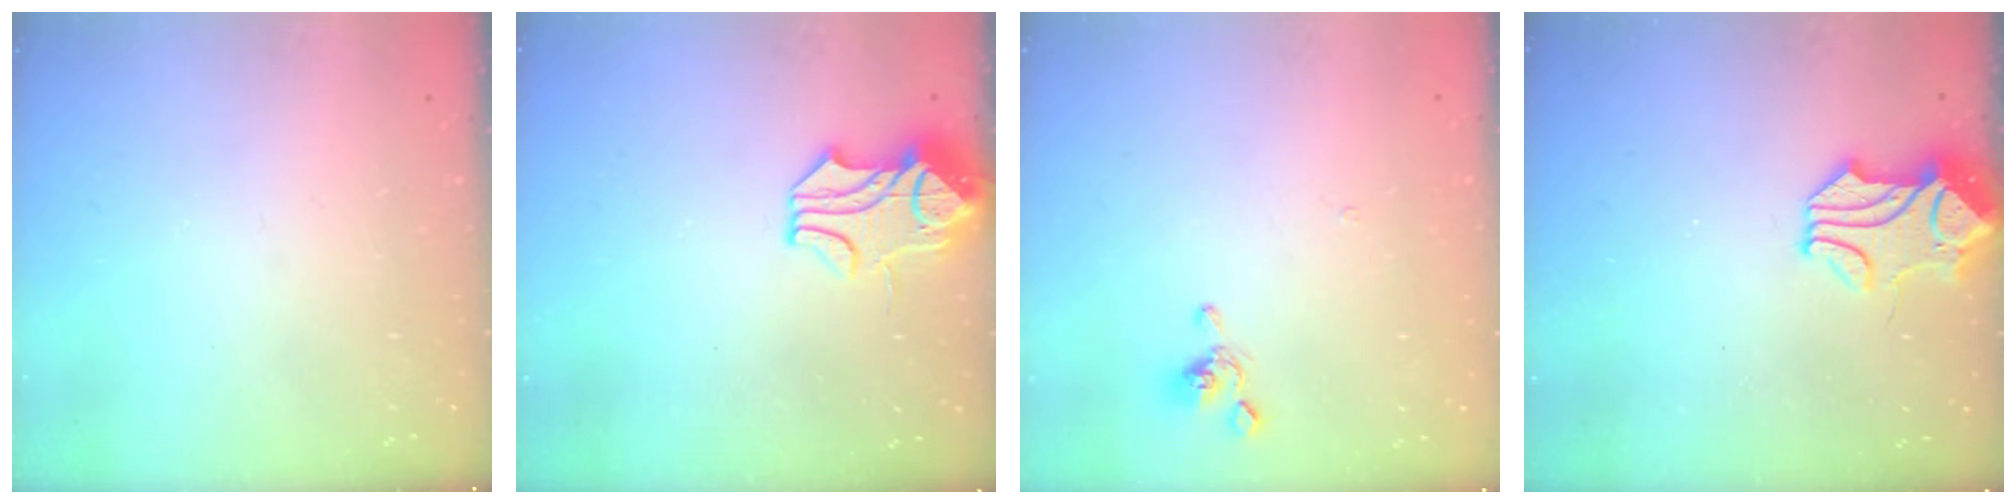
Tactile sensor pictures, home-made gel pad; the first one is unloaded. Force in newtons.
{"total": 1.6, "press": 0.9, "slide": 1.3}
{"total": 1.5, "press": 1.3, "slide": 0.7}
{"total": 1.0, "press": 0.0, "slide": 1.0}